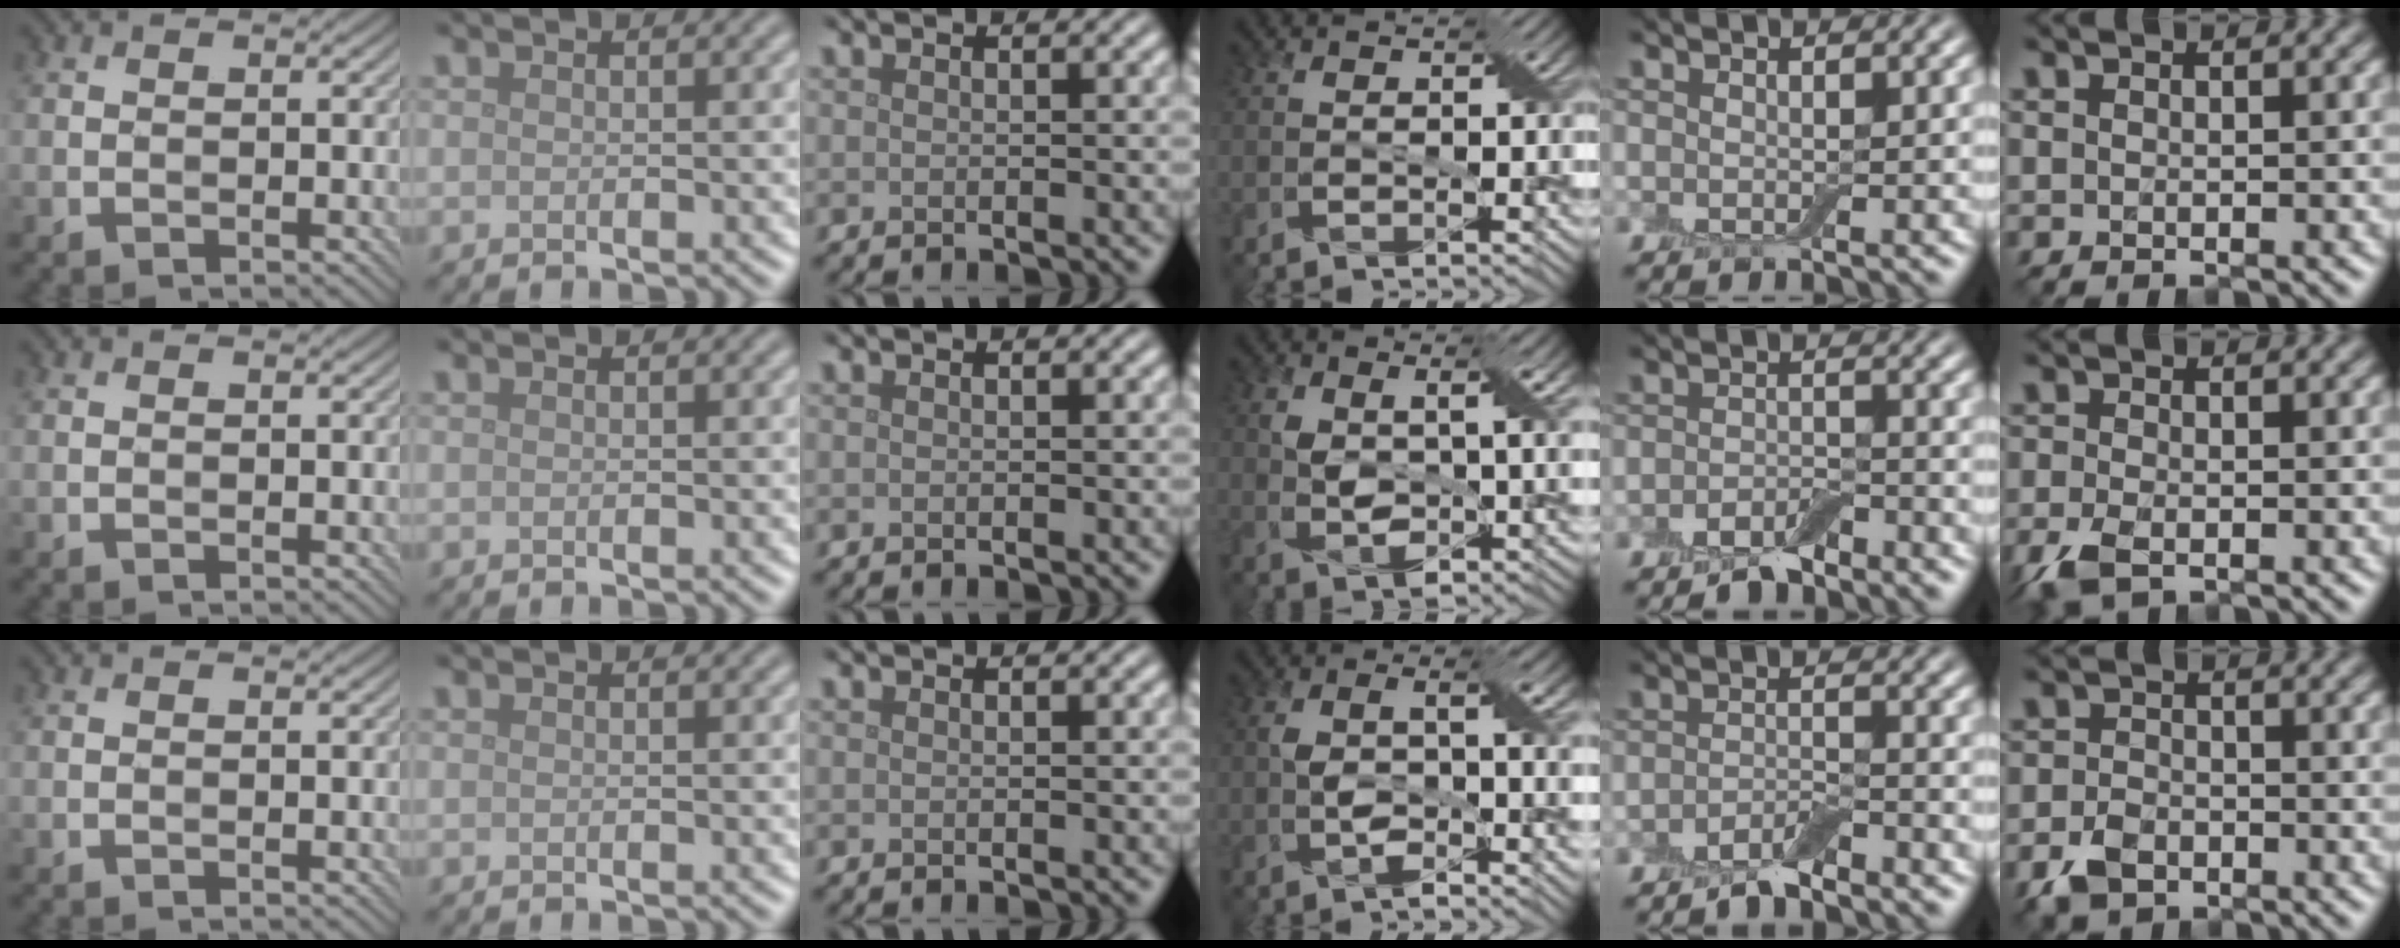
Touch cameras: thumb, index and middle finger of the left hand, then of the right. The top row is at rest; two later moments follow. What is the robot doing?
{"motion": "squeeze", "object": "air blower"}